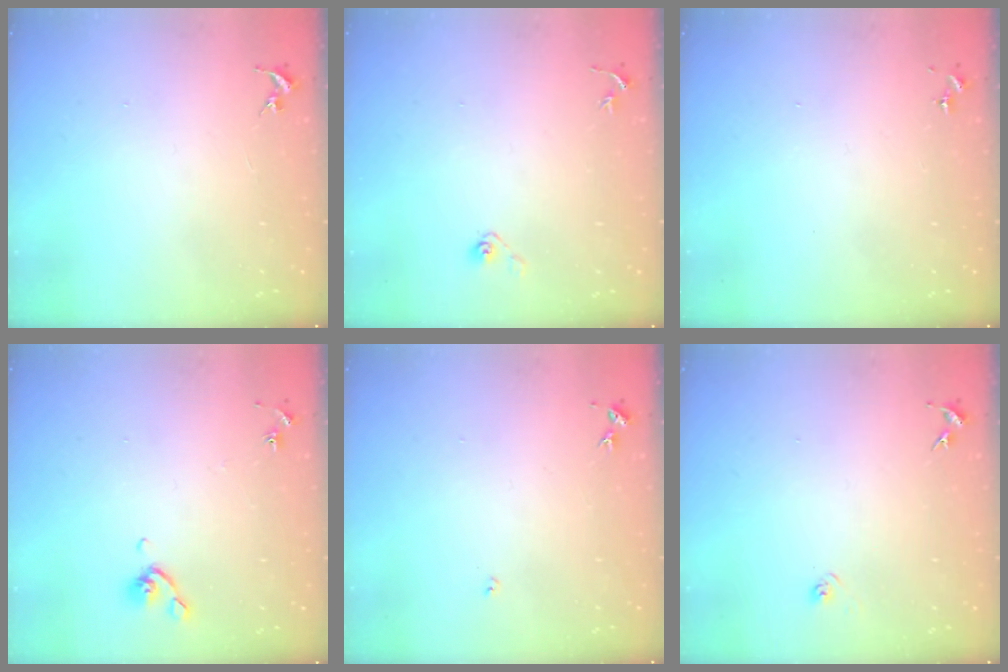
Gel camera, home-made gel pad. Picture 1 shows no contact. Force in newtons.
{"total": 3.6, "press": 2.9, "slide": 2.0}
{"total": 0.0}
{"total": 5.2, "press": 5.1, "slide": 1.0}
{"total": 3.0, "press": 3.0, "slide": 0.4}
{"total": 3.3, "press": 3.2, "slide": 0.8}